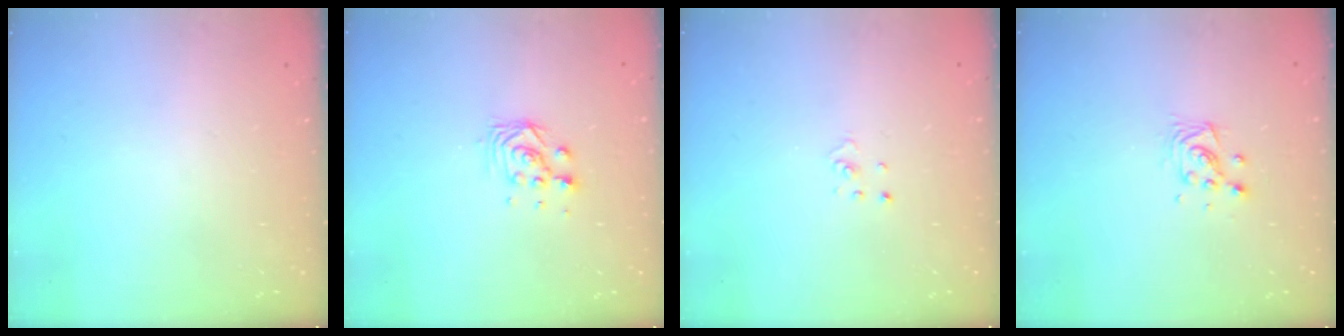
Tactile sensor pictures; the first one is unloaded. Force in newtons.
{"total": 4.2, "press": 4.2, "slide": 0.3}
{"total": 1.1, "press": 1.1, "slide": 0.1}
{"total": 5.2, "press": 5.2, "slide": 0.1}